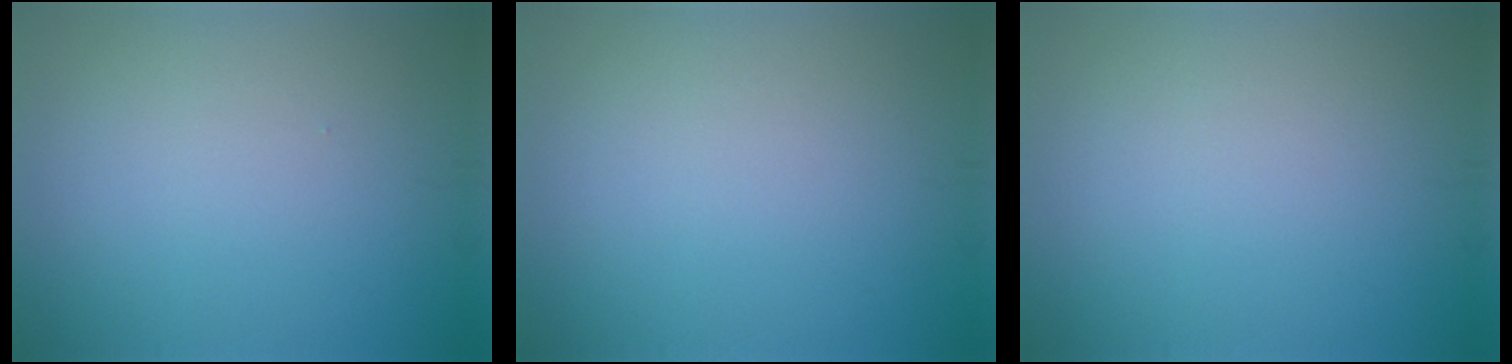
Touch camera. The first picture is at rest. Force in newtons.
{"total": 0.0}
{"total": 0.0}